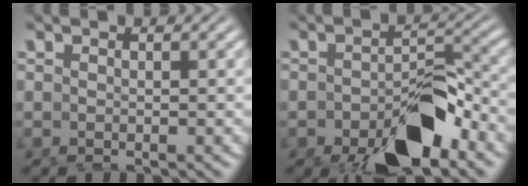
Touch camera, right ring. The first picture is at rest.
{"total": 7.4, "force": [-4.0, 3.2, 5.3], "torque": [-0.075, -0.024, -0.054]}